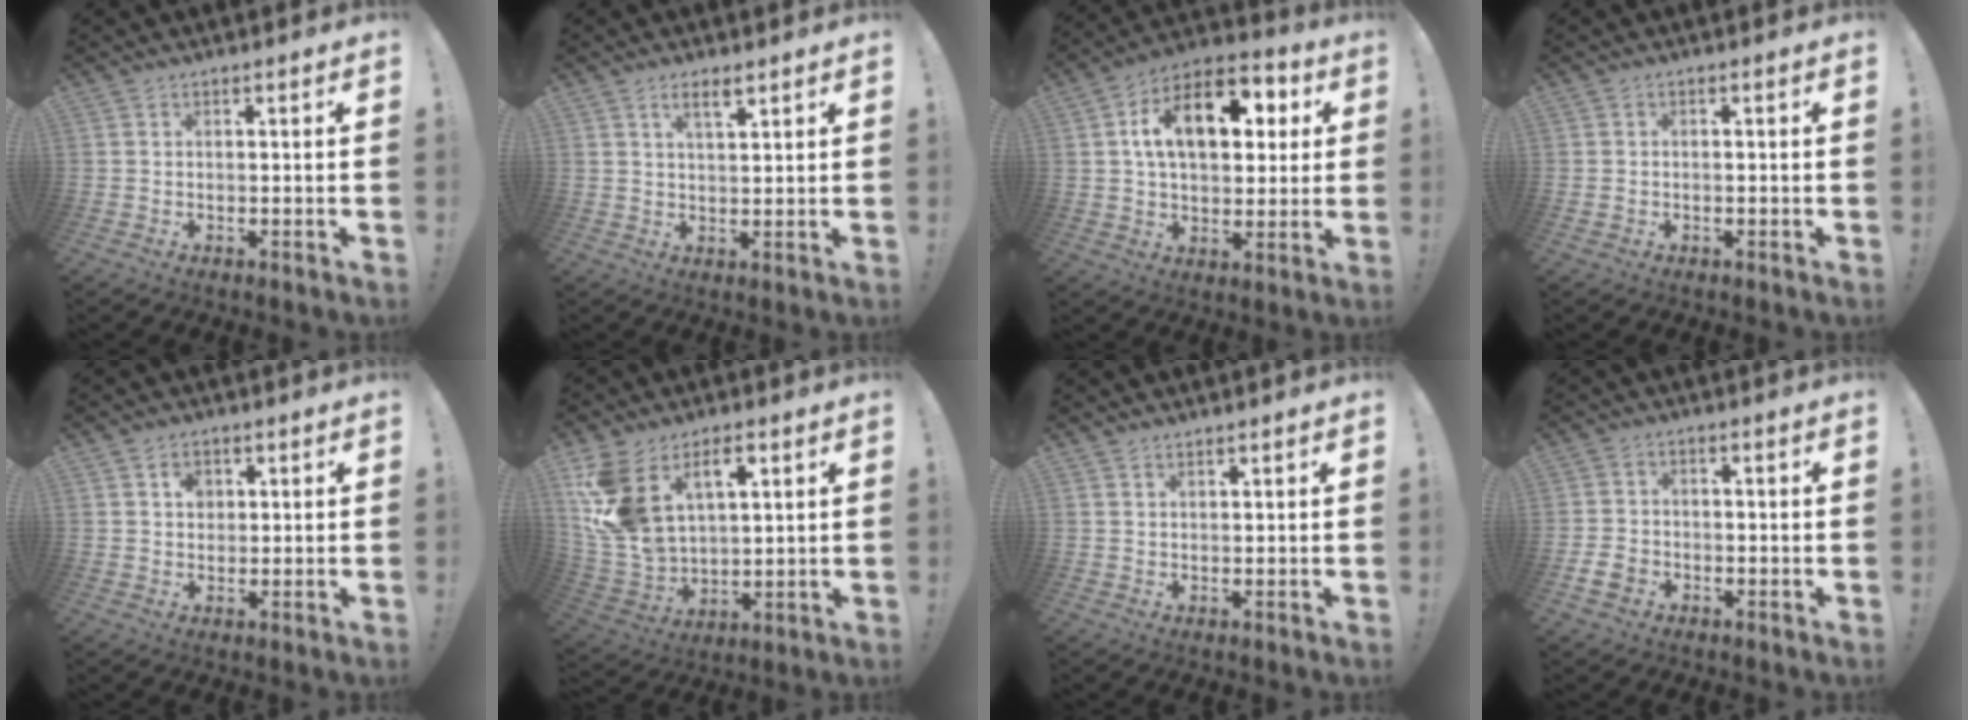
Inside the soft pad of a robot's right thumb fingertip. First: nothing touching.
{"total": 4.2, "force": [2.6, 1.3, 3.0], "torque": [-0.048, -0.013, 0.042]}
{"total": 17.0, "force": [4.7, 10.3, 12.6], "torque": [-0.189, -0.001, 0.080]}
{"total": 0.9, "force": [-0.6, 0.6, 0.3], "torque": [-0.005, 0.002, -0.010]}
{"total": 3.4, "force": [1.1, 2.9, 1.3], "torque": [0.001, -0.007, 0.015]}
{"total": 16.2, "force": [7.9, 9.9, 10.1], "torque": [-0.206, -0.040, 0.148]}
{"total": 1.1, "force": [1.0, 0.3, 0.2], "torque": [-0.003, -0.003, 0.020]}
{"total": 5.8, "force": [-2.5, 4.2, 3.2], "torque": [-0.066, 0.005, -0.047]}